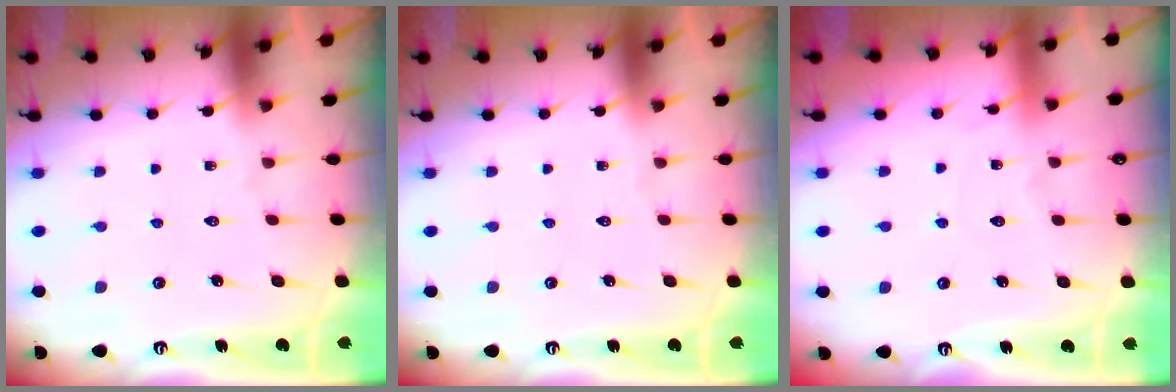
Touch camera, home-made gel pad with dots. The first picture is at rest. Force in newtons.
{"total": 0.0}
{"total": 2.8, "press": 2.8, "slide": 0.4}